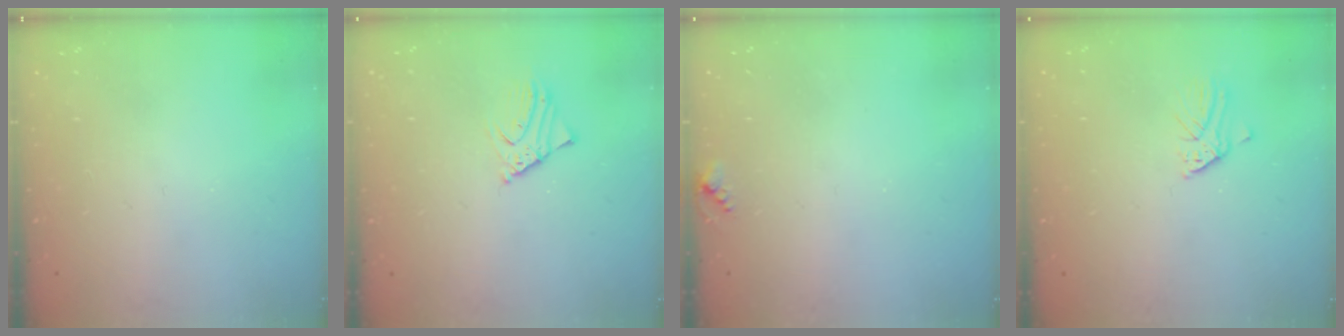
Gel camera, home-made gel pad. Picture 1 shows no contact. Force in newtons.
{"total": 2.1, "press": 2.1, "slide": 0.1}
{"total": 3.9, "press": 3.9, "slide": 0.5}
{"total": 1.4, "press": 1.4, "slide": 0.2}